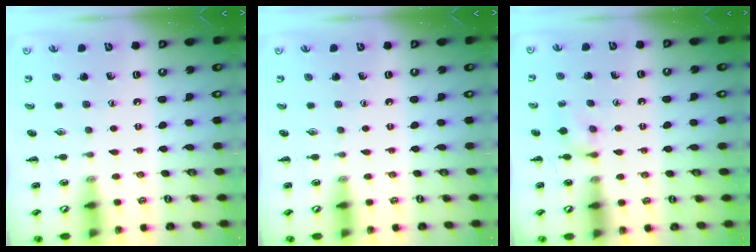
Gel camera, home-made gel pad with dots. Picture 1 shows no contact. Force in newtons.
{"total": 0.0}
{"total": 5.9, "press": 5.6, "slide": 1.6}